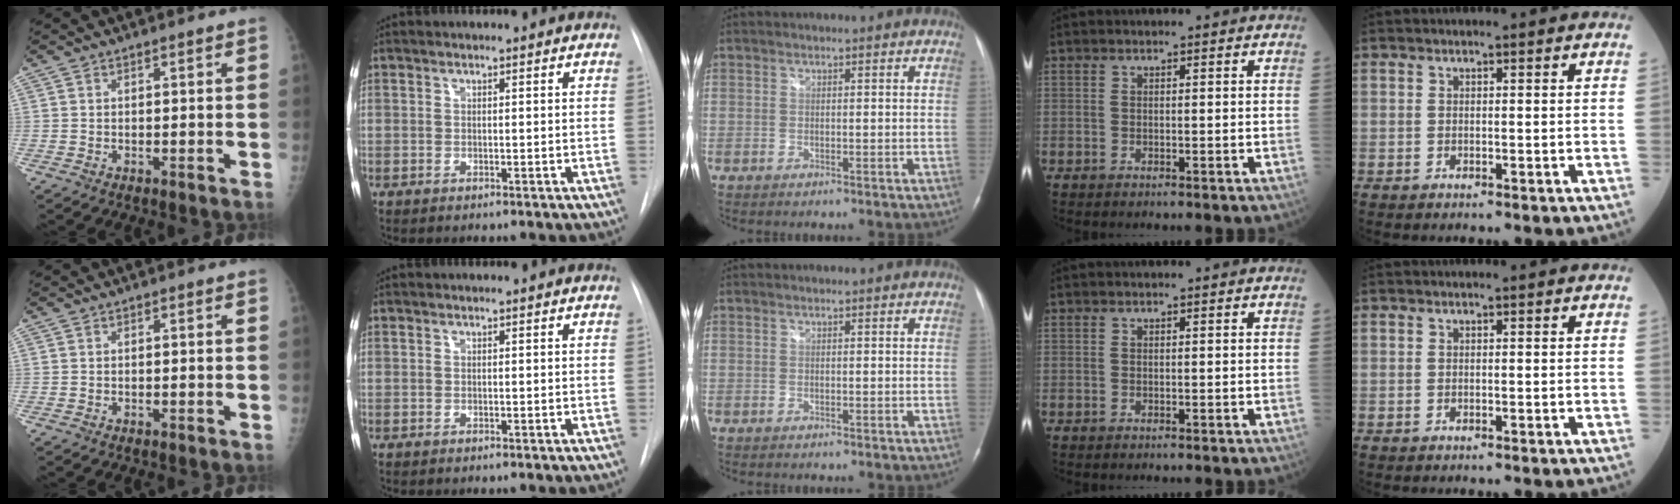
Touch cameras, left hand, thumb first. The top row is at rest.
{}